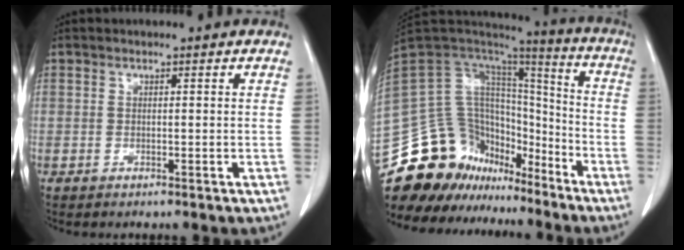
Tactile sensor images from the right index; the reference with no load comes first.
{"total": 26.5, "force": [-20.4, 14.2, 9.2], "torque": [-0.254, 0.032, -0.329]}